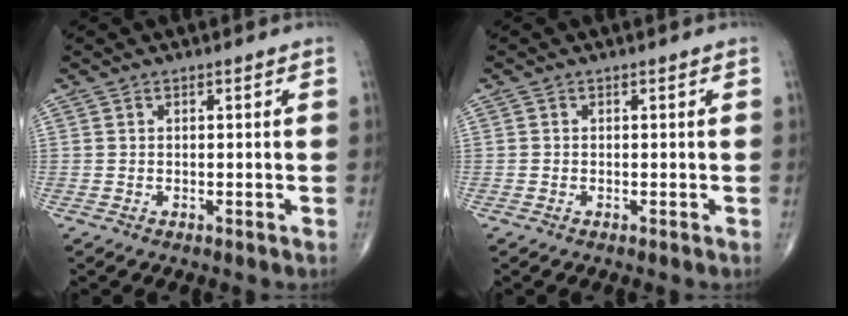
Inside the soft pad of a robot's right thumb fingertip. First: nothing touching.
{"total": 0.0}